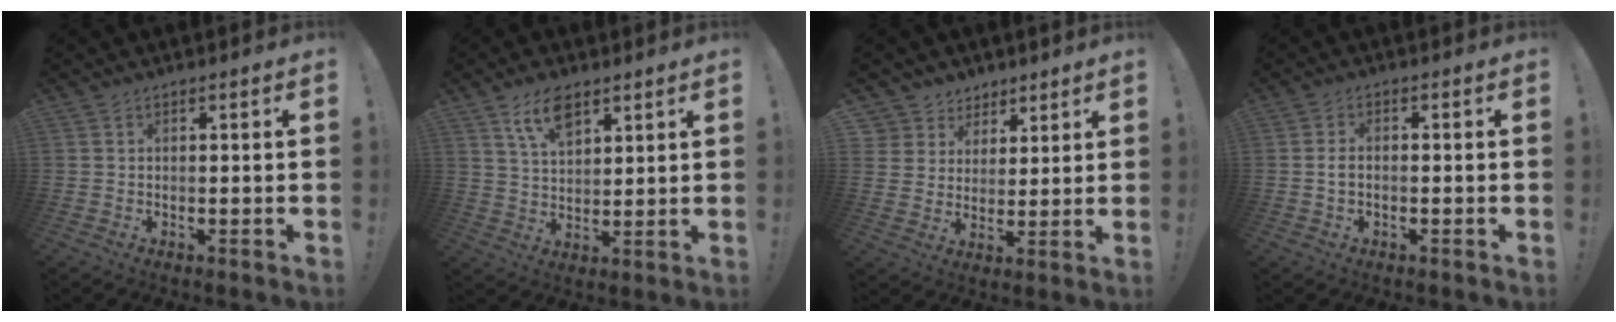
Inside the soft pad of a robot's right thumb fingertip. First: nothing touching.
{"total": 9.2, "force": [5.8, 4.3, 5.6], "torque": [-0.100, -0.017, 0.107]}
{"total": 7.2, "force": [4.0, 6.0, 0.3], "torque": [-0.012, -0.034, 0.084]}
{"total": 2.3, "force": [-0.6, 1.3, 1.8], "torque": [-0.036, 0.009, -0.009]}